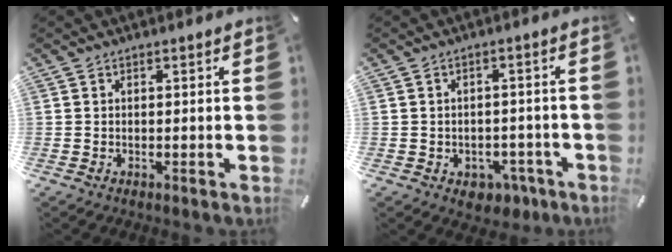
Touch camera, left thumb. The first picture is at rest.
{"total": 4.8, "force": [-1.9, 3.8, 2.2], "torque": [-0.027, 0.012, -0.031]}